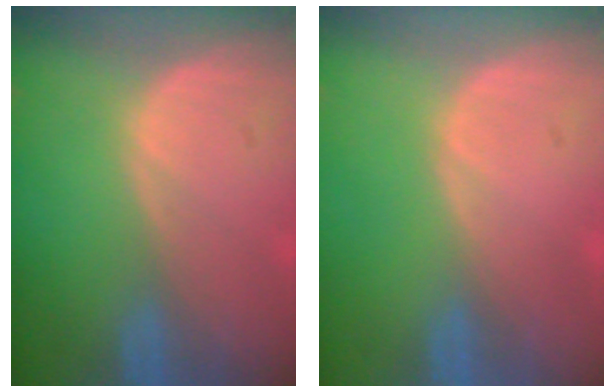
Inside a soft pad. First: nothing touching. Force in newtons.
{"total": 0.0}